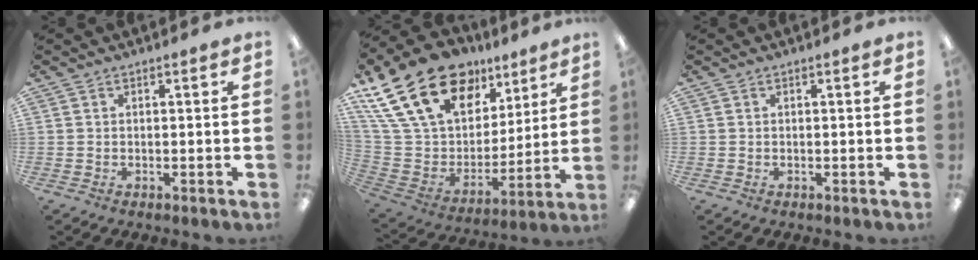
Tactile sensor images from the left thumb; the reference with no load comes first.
{"total": 26.1, "force": [15.1, 15.5, 14.6], "torque": [-0.289, -0.073, 0.285]}
{"total": 0.0}